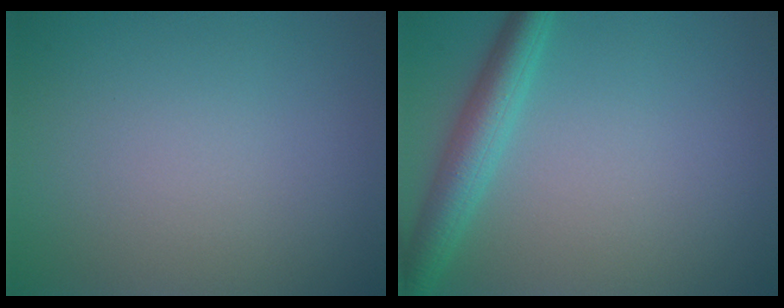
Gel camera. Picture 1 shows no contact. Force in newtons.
{"total": 4.0, "press": 4.0, "slide": 0.1}